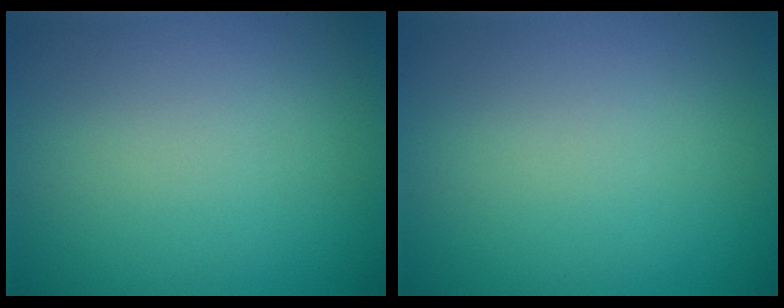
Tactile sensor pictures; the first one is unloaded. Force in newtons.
{"total": 0.0}